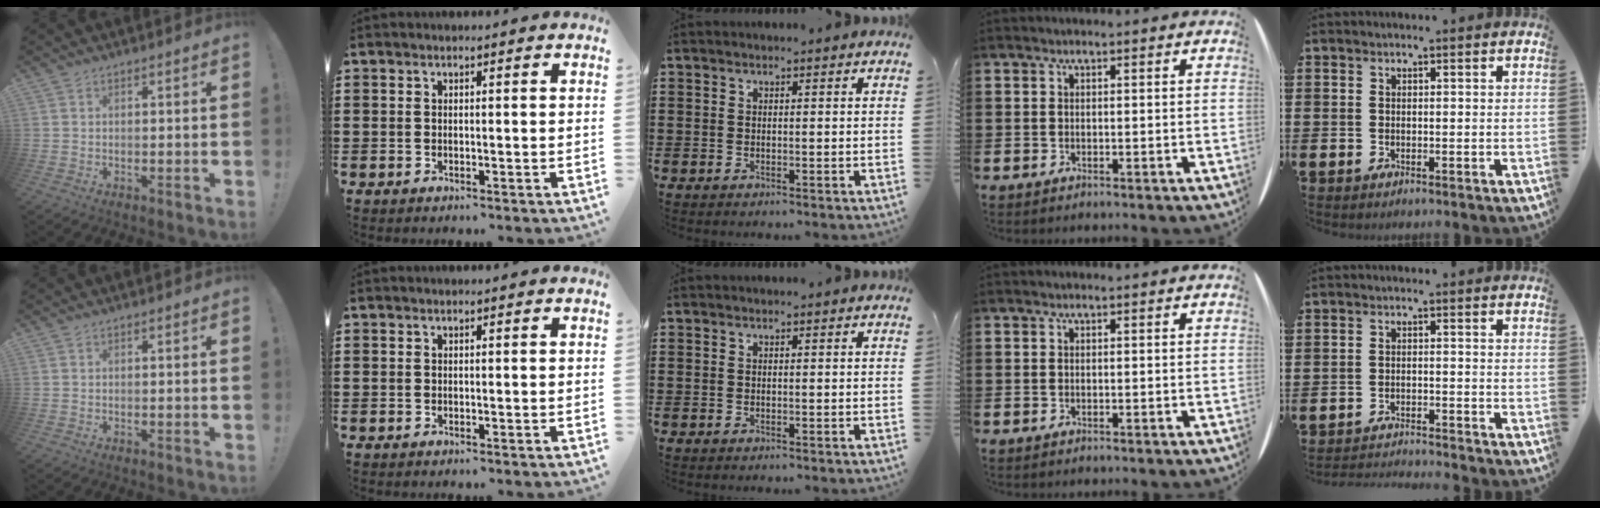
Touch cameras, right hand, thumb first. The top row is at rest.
{"little": {"total": 2.3, "force": [-2.3, -0.2, 0.0], "torque": [-0.004, 0.002, -0.049]}}